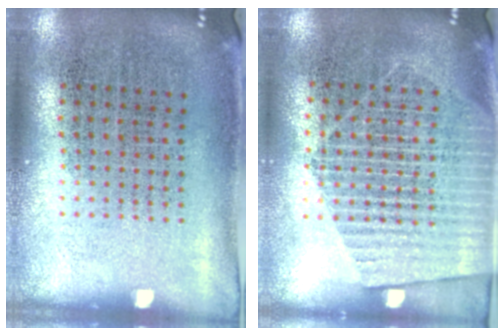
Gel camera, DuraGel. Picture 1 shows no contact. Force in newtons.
{"total": 1.5, "press": 1.3, "slide": 0.7}